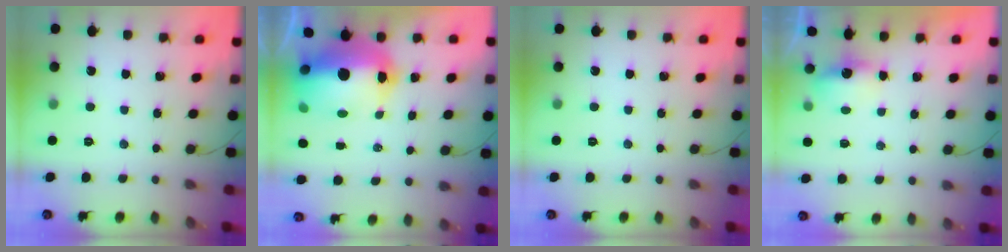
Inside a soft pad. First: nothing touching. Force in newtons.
{"total": 16.0, "press": 15.7, "slide": 2.9}
{"total": 0.0}
{"total": 6.4, "press": 4.0, "slide": 5.0}